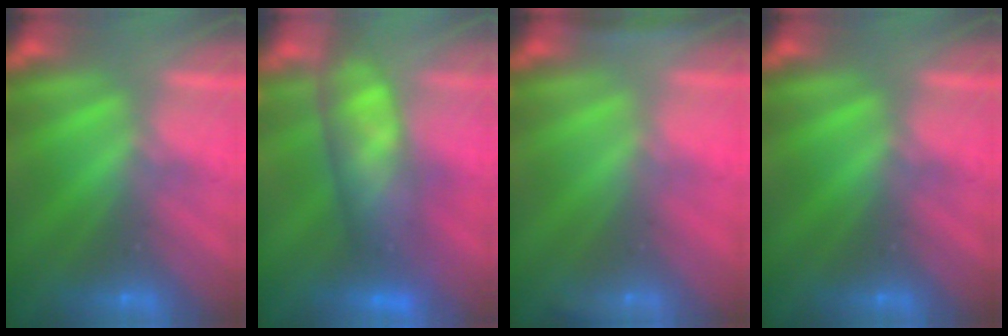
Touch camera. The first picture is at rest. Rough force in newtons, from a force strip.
{"total": 10.5}
{"total": 4.4}
{"total": 0.0}